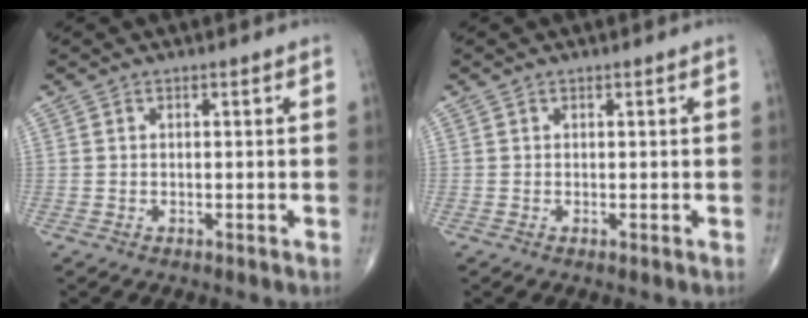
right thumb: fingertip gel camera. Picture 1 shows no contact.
{"total": 0.0}